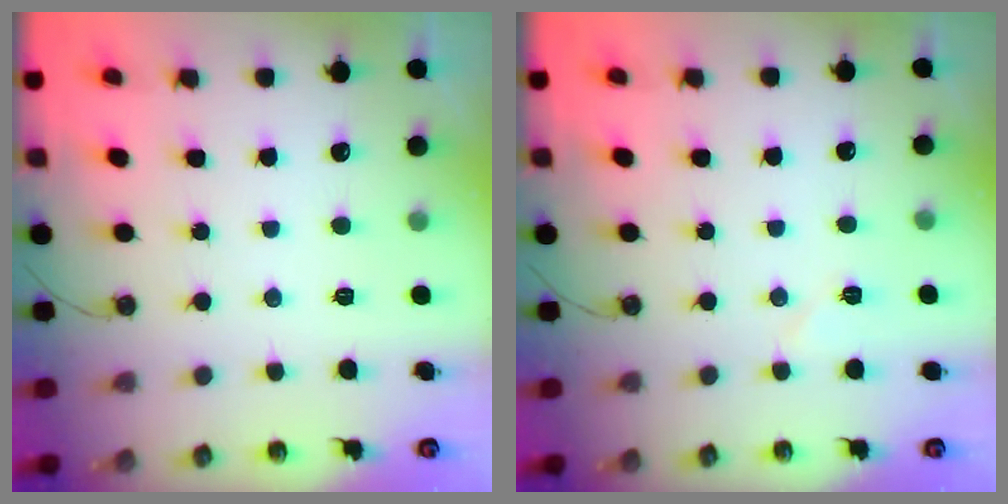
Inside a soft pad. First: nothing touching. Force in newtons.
{"total": 5.2, "press": 4.7, "slide": 2.3}